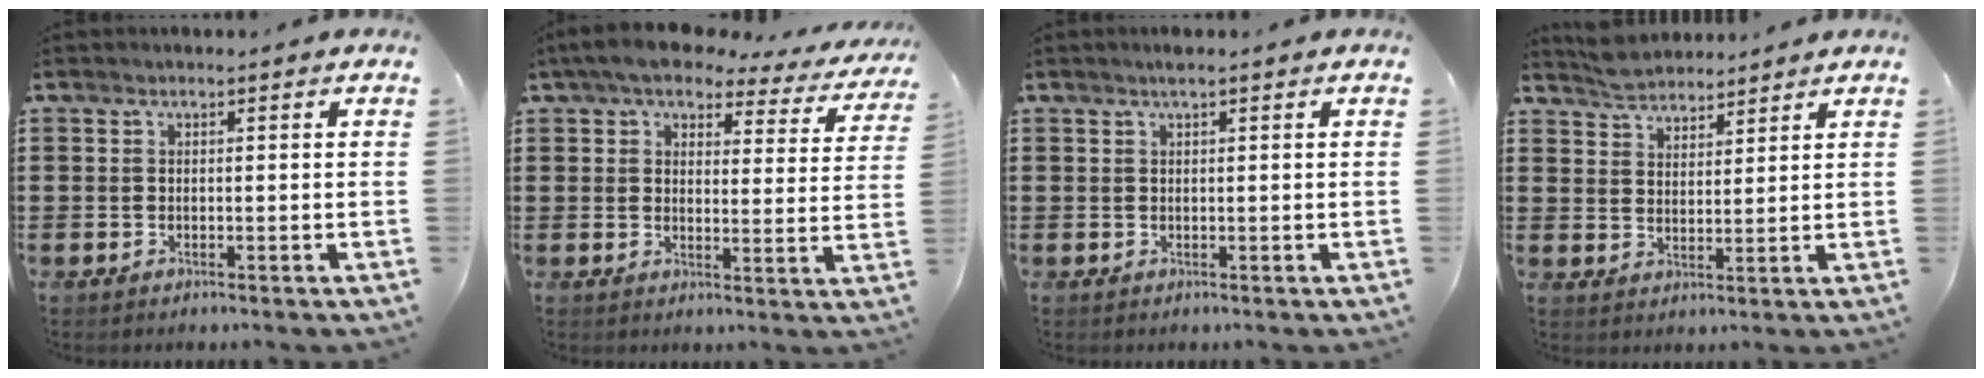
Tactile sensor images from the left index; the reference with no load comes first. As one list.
[{"total": 6.2, "force": [5.1, 1.7, 3.1], "torque": [-0.081, -0.018, 0.090]}, {"total": 1.2, "force": [0.7, -0.1, 1.0], "torque": [-0.018, 0.000, 0.012]}, {"total": 4.1, "force": [3.9, 1.3, 0.0], "torque": [-0.014, -0.006, 0.076]}]